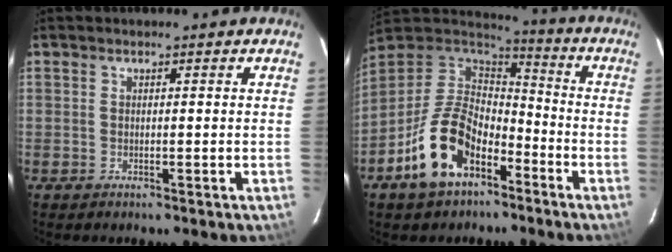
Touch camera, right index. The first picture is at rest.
{"total": 16.6, "force": [-9.0, 9.5, 10.2], "torque": [-0.217, 0.007, -0.156]}